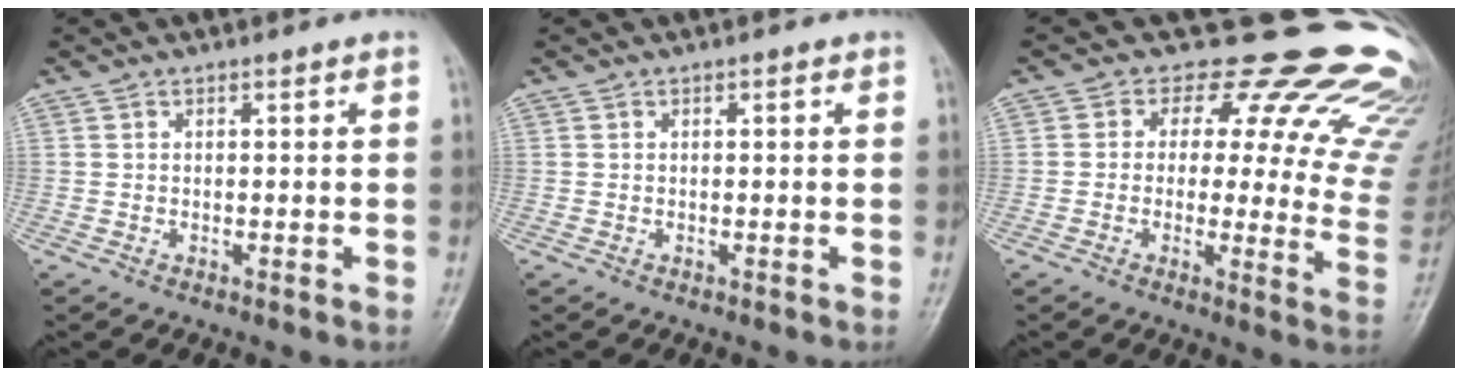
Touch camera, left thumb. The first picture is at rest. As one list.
[{"total": 0.0}, {"total": 23.0, "force": [16.3, 11.2, 11.7], "torque": [-0.096, -0.083, 0.163]}]